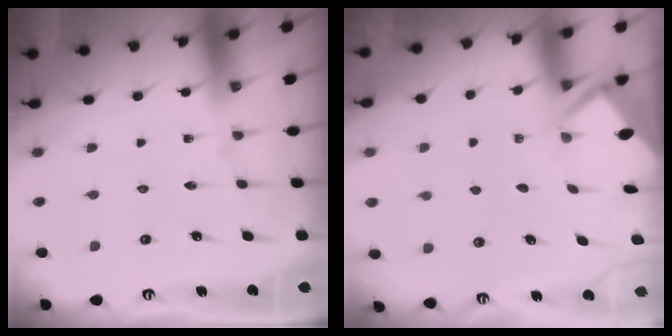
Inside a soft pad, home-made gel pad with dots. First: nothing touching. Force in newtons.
{"total": 3.7, "press": 3.7, "slide": 0.3}